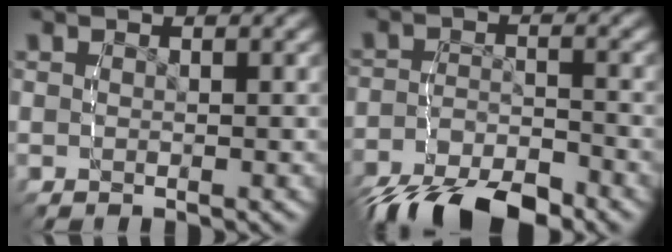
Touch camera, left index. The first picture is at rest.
{"total": 6.8, "force": [-5.8, 1.8, 3.2], "torque": [-0.048, -0.008, -0.094]}